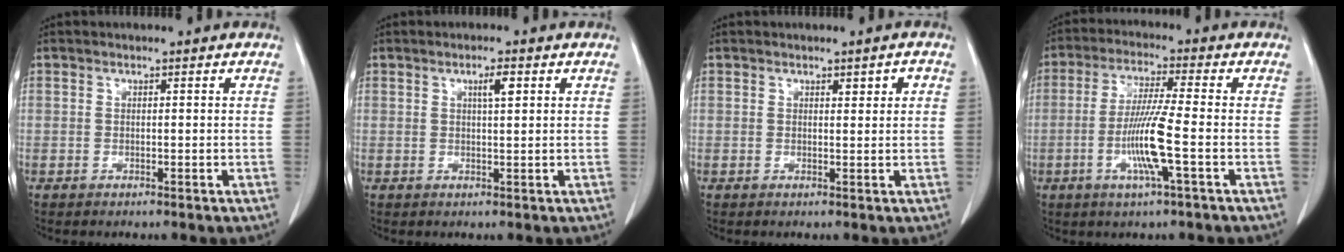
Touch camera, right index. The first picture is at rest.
{"total": 2.3, "force": [0.9, 0.3, 2.1], "torque": [-0.038, 0.001, 0.014]}
{"total": 1.6, "force": [0.7, 0.6, 1.4], "torque": [-0.018, 0.003, 0.010]}
{"total": 12.2, "force": [-3.3, -0.7, 11.7], "torque": [-0.239, -0.013, -0.069]}